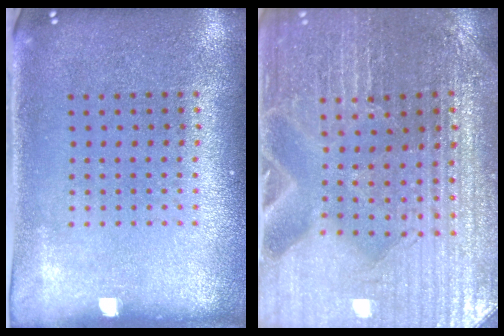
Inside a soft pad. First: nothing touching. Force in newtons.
{"total": 3.5, "press": 3.5, "slide": 0.3}